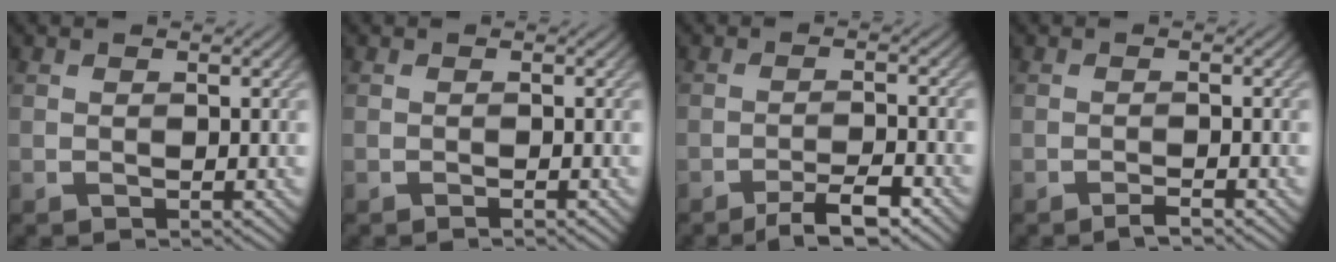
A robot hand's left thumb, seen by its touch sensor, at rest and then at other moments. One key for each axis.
{"total": 0.6, "fx": -0.4, "fy": 0.0, "fz": 0.4, "tx": -0.005, "ty": 0.001, "tz": -0.009}
{"total": 4.6, "fx": -3.3, "fy": 0.8, "fz": 3.1, "tx": -0.049, "ty": 0.009, "tz": -0.056}
{"total": 1.3, "fx": -1.0, "fy": 0.0, "fz": 0.8, "tx": -0.011, "ty": 0.004, "tz": -0.022}